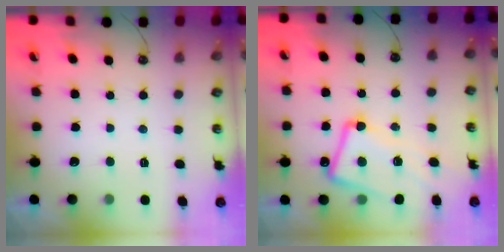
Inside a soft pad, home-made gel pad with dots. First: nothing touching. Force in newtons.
{"total": 7.9, "press": 7.7, "slide": 1.6}